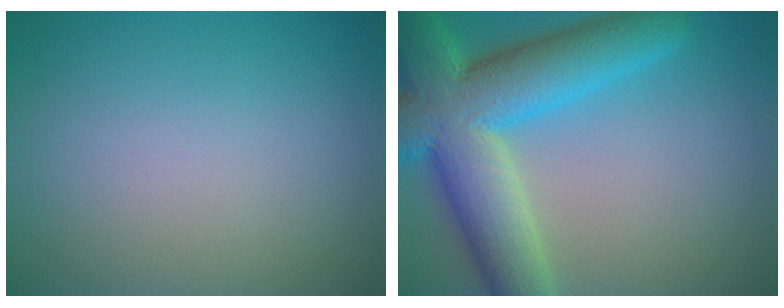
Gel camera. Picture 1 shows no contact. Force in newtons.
{"total": 10.9, "press": 10.9, "slide": 0.6}